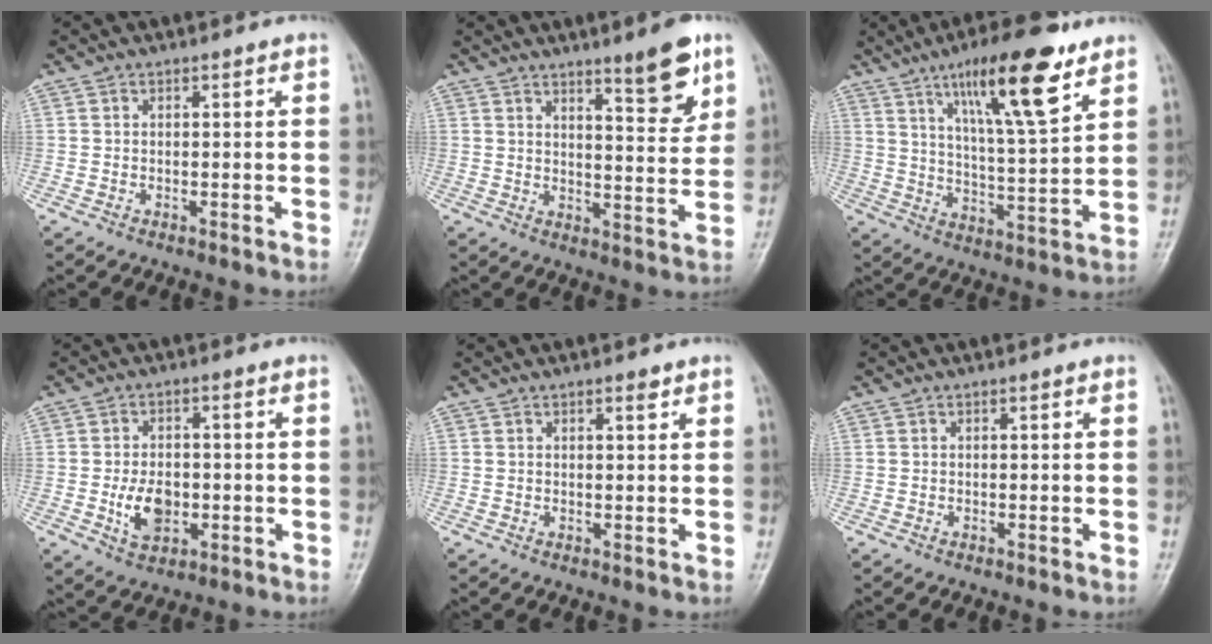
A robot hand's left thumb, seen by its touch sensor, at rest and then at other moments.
{"total": 9.0, "force": [5.9, 1.9, 6.6], "torque": [-0.078, -0.043, 0.085]}
{"total": 16.5, "force": [9.5, 3.6, 12.9], "torque": [-0.194, -0.047, 0.160]}
{"total": 7.1, "force": [-1.3, 4.7, 5.1], "torque": [-0.074, 0.001, -0.019]}
{"total": 1.4, "force": [0.9, 0.4, 0.9], "torque": [-0.011, -0.005, 0.015]}
{"total": 0.0}